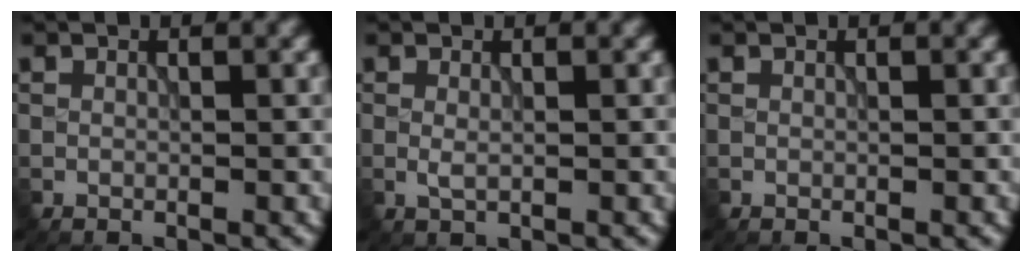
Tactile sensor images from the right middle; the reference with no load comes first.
{"total": 1.0, "force": [-0.1, 0.3, 0.9], "torque": [-0.023, -0.002, -0.001]}
{"total": 0.0}